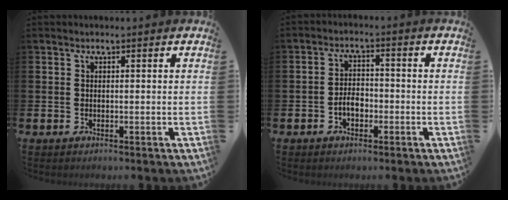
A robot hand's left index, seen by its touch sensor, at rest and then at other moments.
{"total": 3.0, "force": [-1.2, 1.9, 2.0], "torque": [-0.030, 0.002, -0.027]}